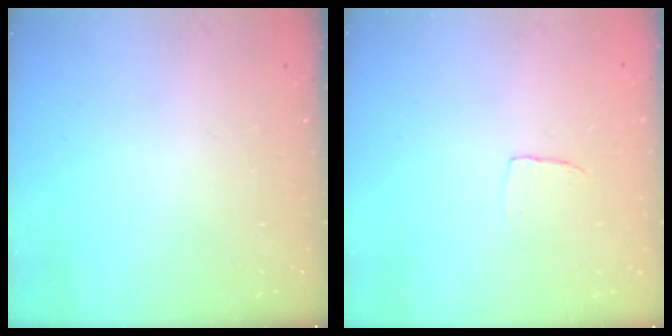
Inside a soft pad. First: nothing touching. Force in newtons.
{"total": 2.4, "press": 2.4, "slide": 0.1}